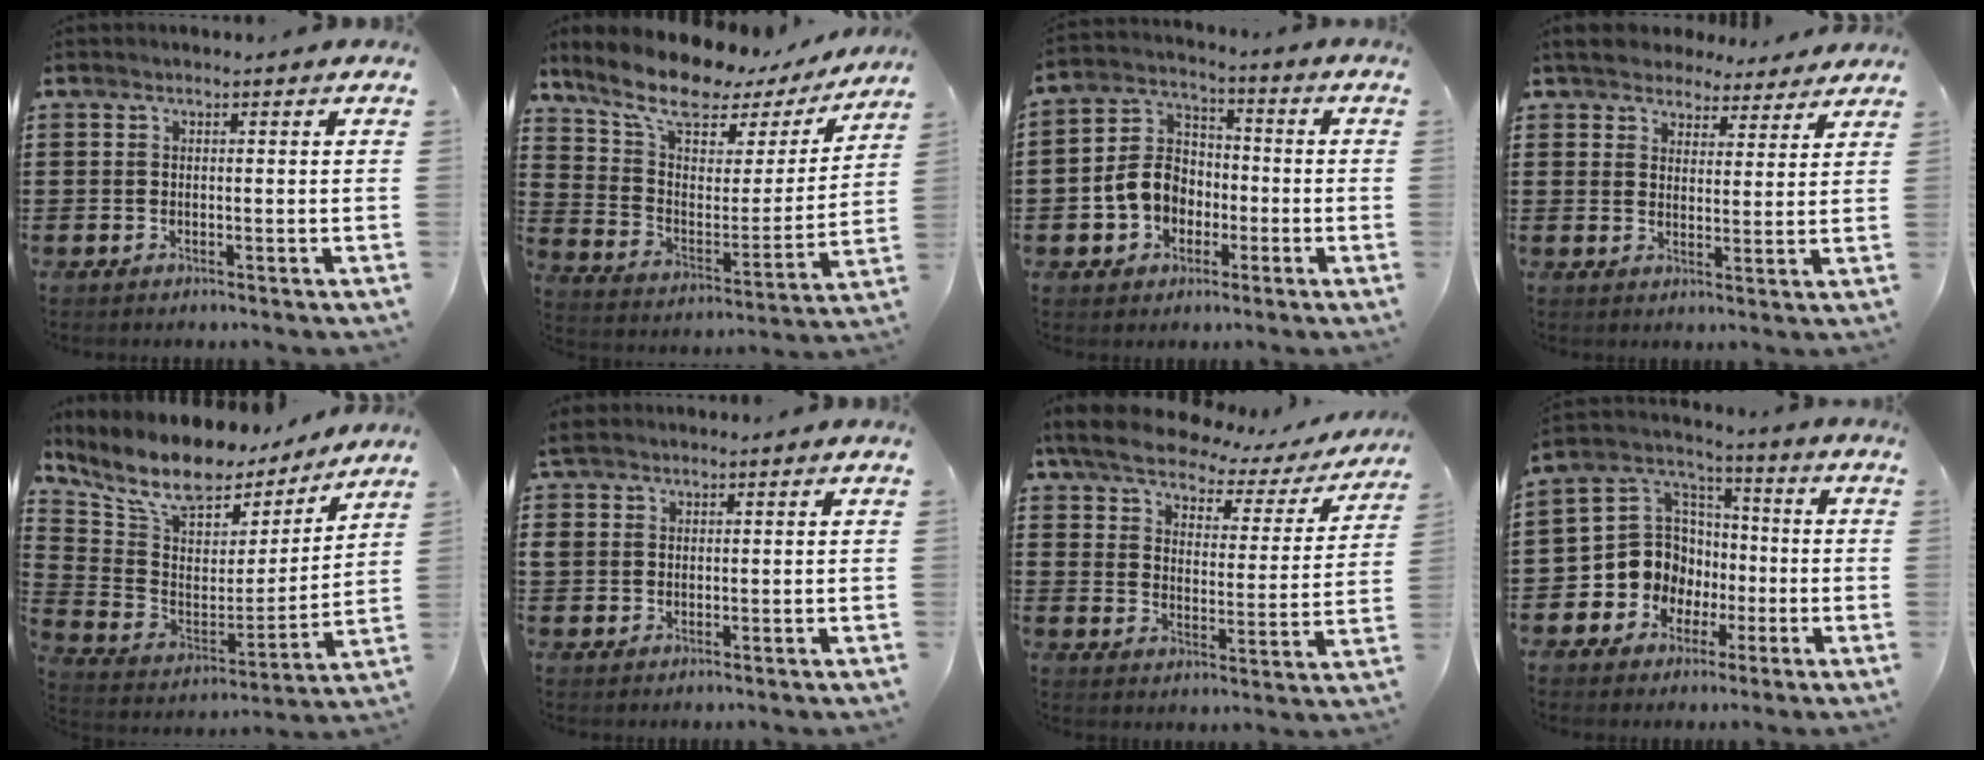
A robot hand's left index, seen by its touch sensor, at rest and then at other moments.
{"total": 10.2, "force": [8.2, 3.4, 5.1], "torque": [-0.122, -0.053, 0.139]}
{"total": 7.7, "force": [-2.0, 6.5, 3.7], "torque": [-0.105, 0.017, -0.043]}
{"total": 5.0, "force": [4.7, 1.4, 0.8], "torque": [-0.036, -0.014, 0.086]}
{"total": 10.0, "force": [8.1, 4.2, 4.3], "torque": [-0.110, -0.053, 0.140]}
{"total": 3.1, "force": [2.0, 2.4, 0.6], "torque": [-0.026, 0.013, 0.037]}
{"total": 5.4, "force": [4.7, 1.6, 2.2], "torque": [-0.067, -0.024, 0.077]}
{"total": 10.1, "force": [-2.0, 9.6, 2.7], "torque": [-0.106, 0.004, -0.035]}